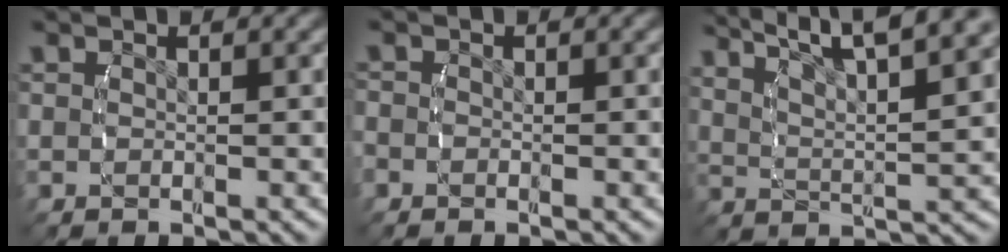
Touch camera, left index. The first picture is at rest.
{"total": 2.6, "force": [-0.7, 2.4, 0.6], "torque": [-0.030, -0.007, -0.021]}
{"total": 8.6, "force": [5.3, 3.6, 5.7], "torque": [-0.089, 0.009, 0.071]}